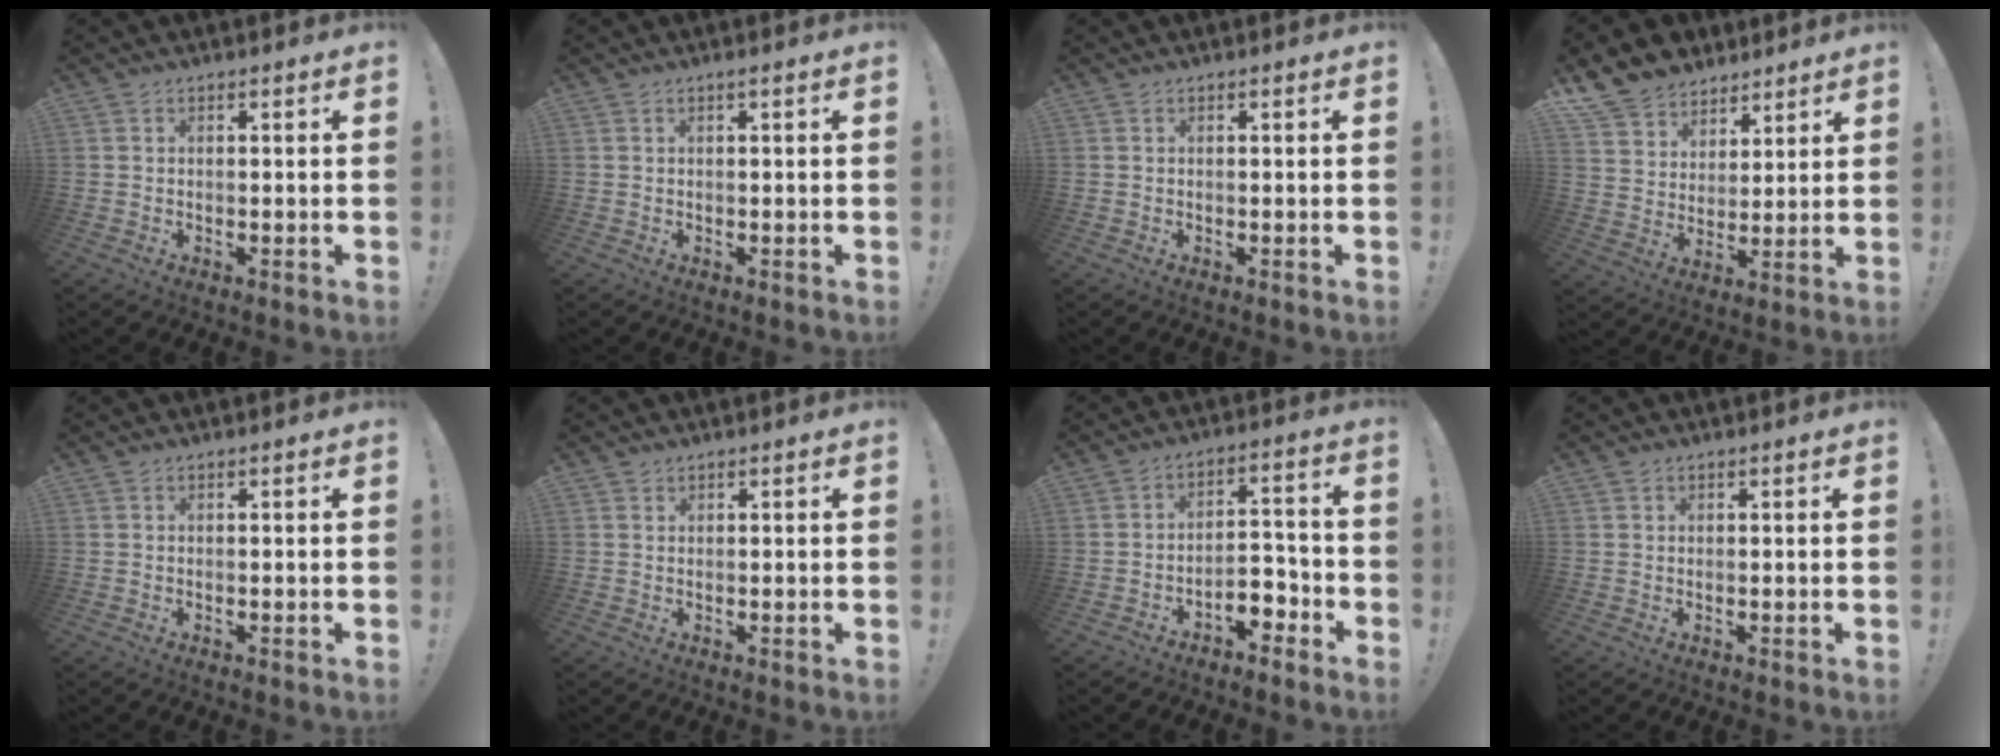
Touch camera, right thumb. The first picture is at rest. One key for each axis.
{"total": 0.8, "fx": 0.1, "fy": -0.2, "fz": 0.7, "tx": -0.014, "ty": 0.000, "tz": 0.001}
{"total": 0.0}
{"total": 10.6, "fx": 7.8, "fy": 7.0, "fz": 1.3, "tx": -0.029, "ty": -0.061, "tz": 0.156}
{"total": 0.0}
{"total": 0.7, "fx": 0.7, "fy": 0.3, "fz": 0.0, "tx": 0.007, "ty": -0.005, "tz": 0.012}
{"total": 7.0, "fx": -4.5, "fy": 3.7, "fz": 3.9, "tx": -0.060, "ty": 0.023, "tz": -0.079}
{"total": 0.6, "fx": 0.4, "fy": 0.5, "fz": 0.0, "tx": 0.007, "ty": -0.002, "tz": 0.007}